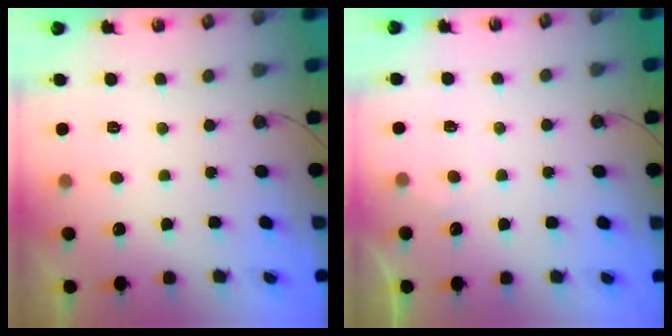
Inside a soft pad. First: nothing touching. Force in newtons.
{"total": 3.1, "press": 3.1, "slide": 0.4}